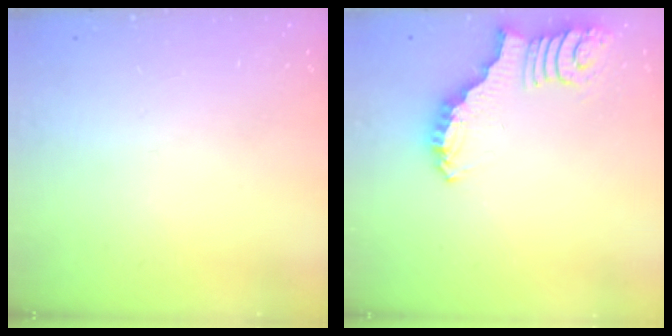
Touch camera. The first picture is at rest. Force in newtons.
{"total": 2.7, "press": 2.7, "slide": 0.5}